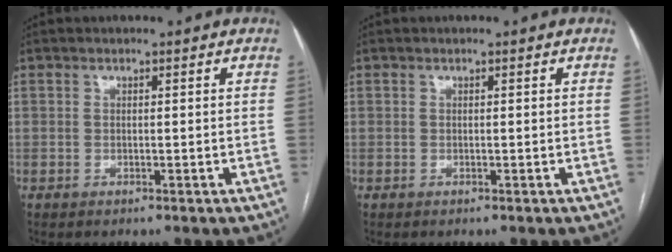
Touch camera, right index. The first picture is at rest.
{"total": 0.0}